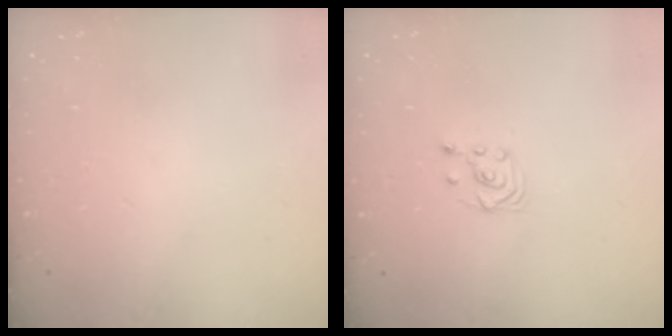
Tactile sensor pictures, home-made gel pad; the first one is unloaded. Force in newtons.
{"total": 2.5, "press": 2.2, "slide": 1.2}